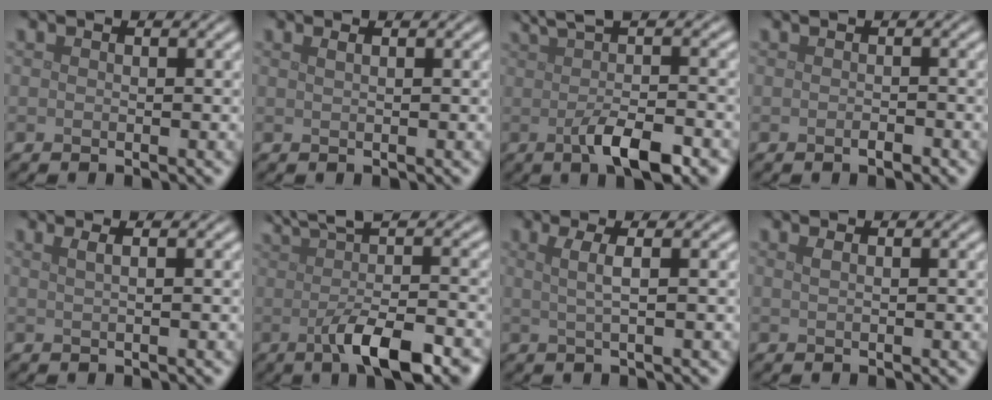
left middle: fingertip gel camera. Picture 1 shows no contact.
{"total": 1.1, "force": [0.6, 0.5, 0.8], "torque": [-0.007, 0.000, 0.002]}
{"total": 7.4, "force": [-0.5, 2.2, 7.0], "torque": [-0.097, 0.003, -0.009]}
{"total": 0.9, "force": [-0.4, 0.2, 0.7], "torque": [-0.012, -0.002, -0.006]}
{"total": 2.7, "force": [1.3, 1.3, 1.9], "torque": [-0.008, 0.008, -0.009]}
{"total": 9.1, "force": [-0.5, 2.8, 8.6], "torque": [-0.115, 0.004, -0.012]}
{"total": 2.5, "force": [0.7, 0.7, 2.3], "torque": [-0.041, 0.002, 0.002]}
{"total": 1.2, "force": [0.5, 0.6, 0.9], "torque": [-0.010, 0.000, 0.002]}